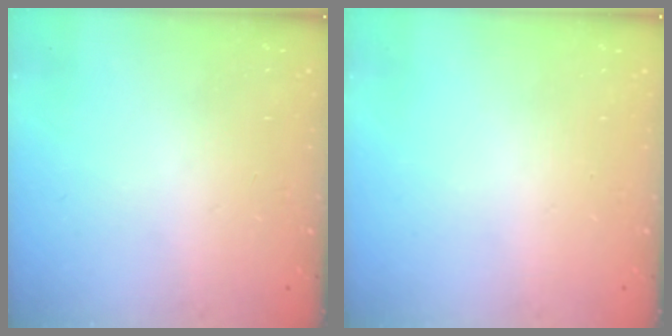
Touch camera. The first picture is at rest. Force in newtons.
{"total": 0.0}